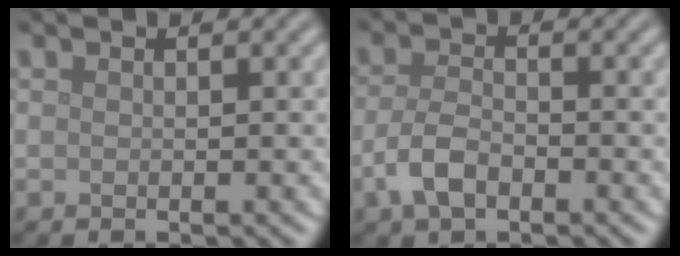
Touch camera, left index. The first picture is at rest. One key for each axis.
{"total": 3.3, "fx": -1.6, "fy": 1.7, "fz": 2.3, "tx": -0.049, "ty": 0.000, "tz": -0.039}